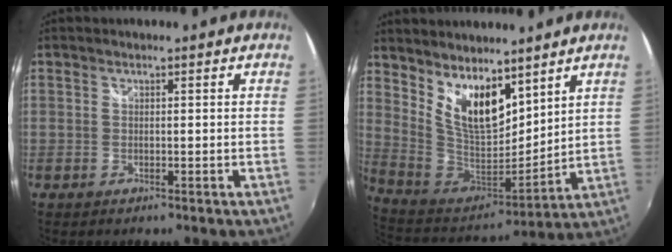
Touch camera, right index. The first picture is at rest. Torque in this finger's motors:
{"motor_torque": [0.17, 0.29, 0.29, 0.06]}